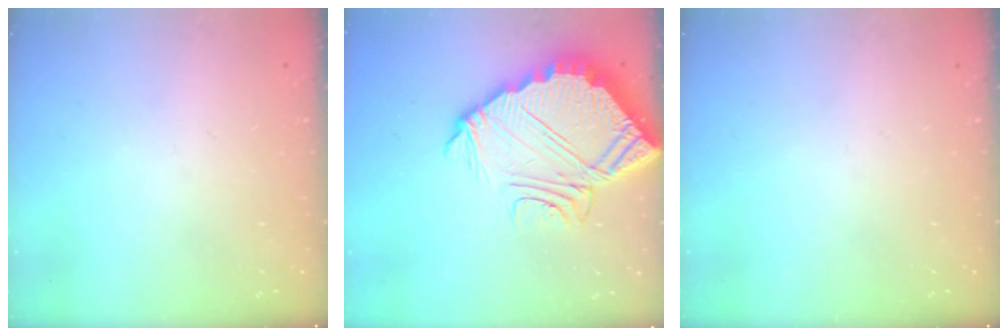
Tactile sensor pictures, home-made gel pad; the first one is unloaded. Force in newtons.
{"total": 11.4, "press": 11.4, "slide": 0.9}
{"total": 0.0}